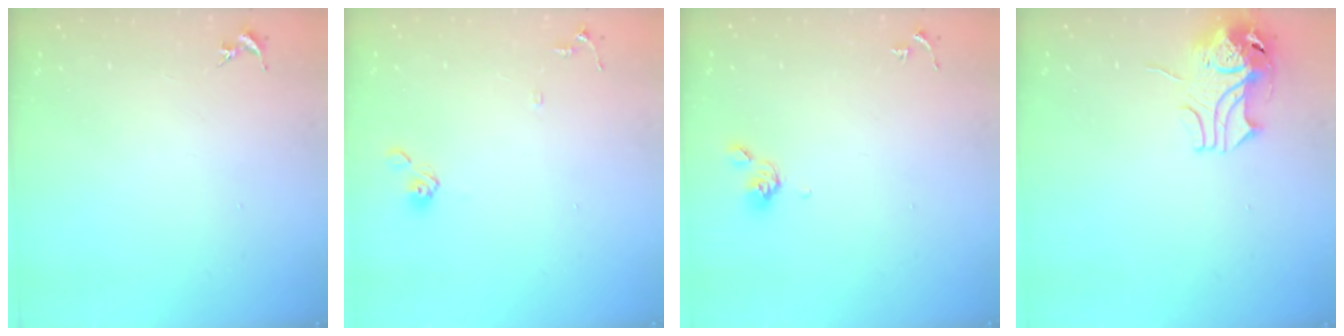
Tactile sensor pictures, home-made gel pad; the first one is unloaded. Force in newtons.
{"total": 7.3, "press": 7.3, "slide": 0.6}
{"total": 5.4, "press": 5.2, "slide": 1.4}
{"total": 10.6, "press": 10.5, "slide": 1.5}